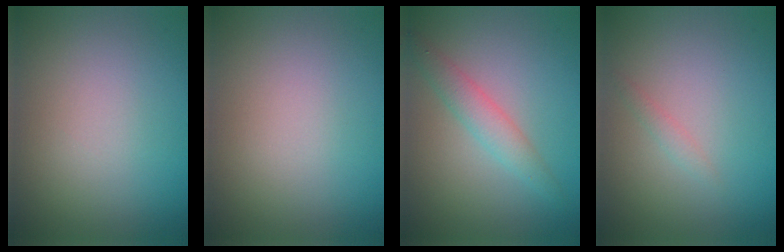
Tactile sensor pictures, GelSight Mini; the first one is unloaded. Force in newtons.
{"total": 0.0}
{"total": 2.4, "press": 2.4, "slide": 0.1}
{"total": 0.7, "press": 0.7, "slide": 0.0}